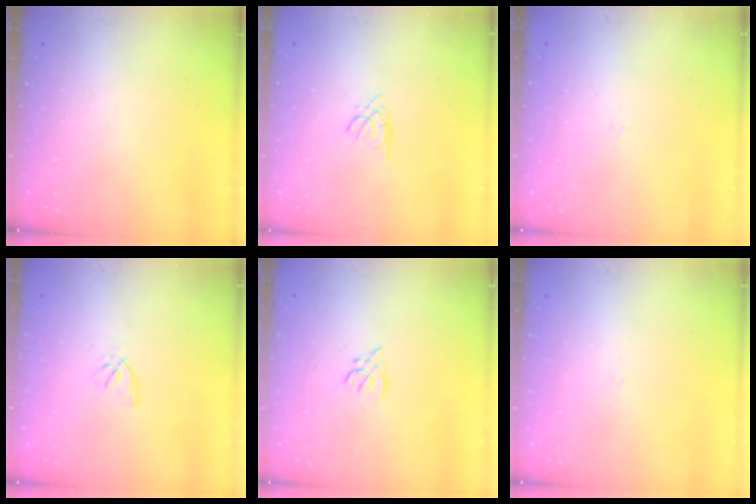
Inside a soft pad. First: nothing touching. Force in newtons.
{"total": 1.7, "press": 1.6, "slide": 0.4}
{"total": 1.3, "press": 1.2, "slide": 0.3}
{"total": 1.9, "press": 1.8, "slide": 0.5}
{"total": 2.0, "press": 2.0, "slide": 0.6}
{"total": 1.3, "press": 1.2, "slide": 0.3}